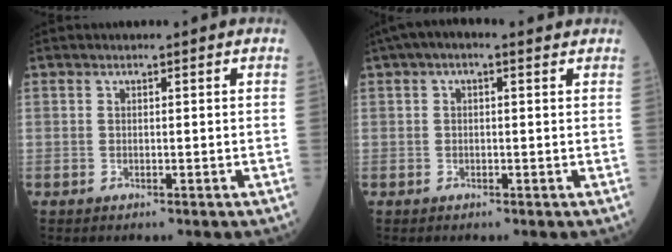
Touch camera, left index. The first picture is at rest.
{"total": 4.6, "force": [2.7, 1.9, 3.2], "torque": [-0.068, 0.039, 0.043]}